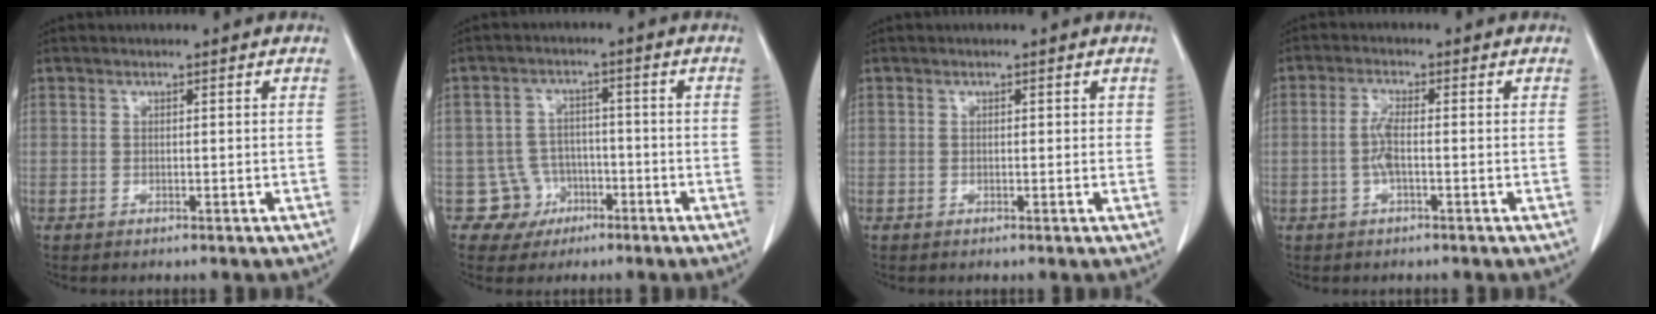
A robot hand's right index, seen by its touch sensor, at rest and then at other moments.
{"total": 5.4, "force": [-2.2, 4.9, -0.4], "torque": [0.015, 0.016, -0.031]}
{"total": 0.8, "force": [0.3, 0.5, 0.5], "torque": [-0.003, 0.002, 0.002]}
{"total": 3.1, "force": [-0.5, 0.5, 3.0], "torque": [-0.066, 0.003, -0.010]}